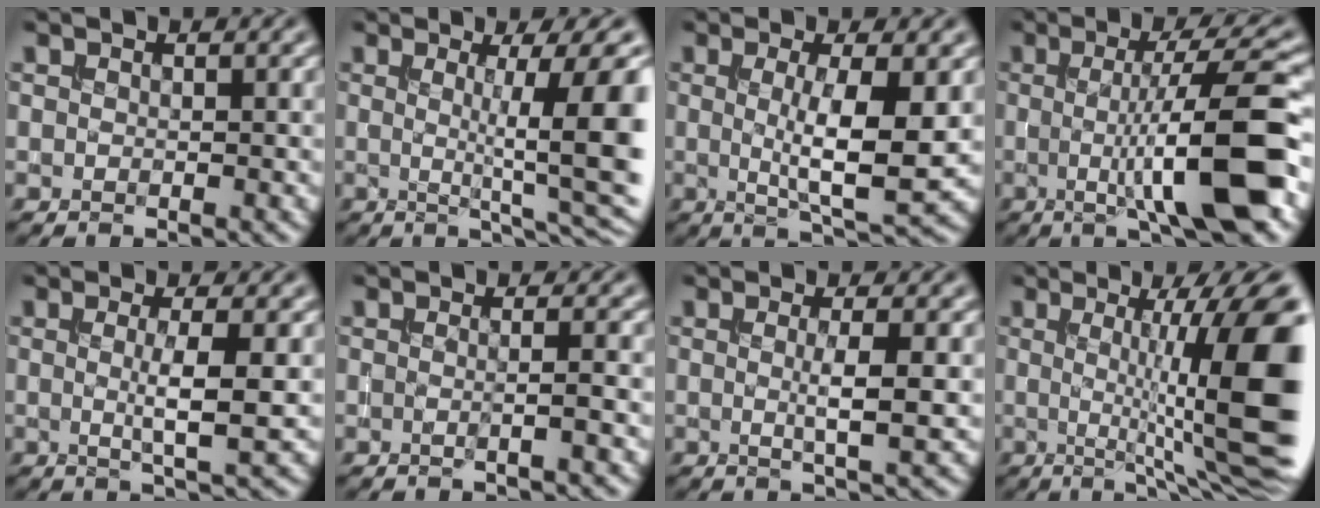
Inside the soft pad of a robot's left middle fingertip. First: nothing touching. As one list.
[{"total": 10.5, "force": [0.8, 2.2, 10.2], "torque": [-0.117, 0.000, 0.015]}, {"total": 6.0, "force": [0.2, 1.2, 5.8], "torque": [-0.095, -0.009, 0.008]}, {"total": 10.4, "force": [-0.9, 2.1, 10.2], "torque": [-0.137, -0.008, -0.014]}, {"total": 3.6, "force": [0.1, 0.6, 3.5], "torque": [-0.057, -0.004, -0.001]}, {"total": 2.1, "force": [-0.1, 0.7, 1.9], "torque": [-0.016, -0.004, -0.013]}, {"total": 3.0, "force": [0.0, 0.5, 3.0], "torque": [-0.049, -0.004, -0.002]}, {"total": 13.5, "force": [0.4, 2.6, 13.3], "torque": [-0.149, 0.007, 0.005]}]